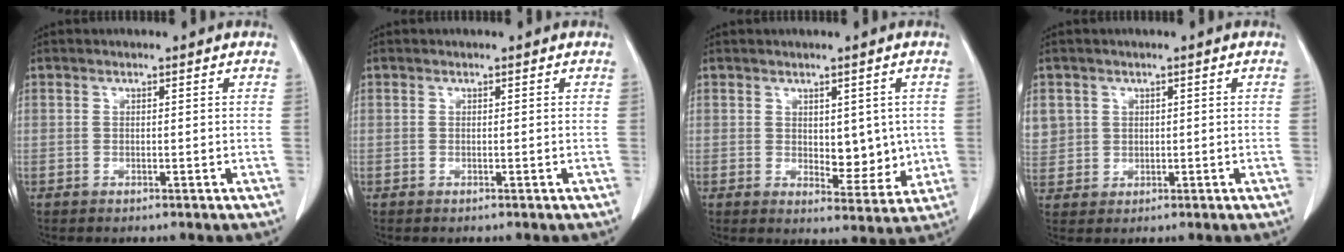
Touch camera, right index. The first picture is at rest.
{"total": 0.0}
{"total": 6.5, "force": [0.4, 3.4, 5.5], "torque": [-0.063, -0.008, 0.018]}
{"total": 6.1, "force": [2.1, 5.7, 1.1], "torque": [-0.038, 0.011, 0.053]}